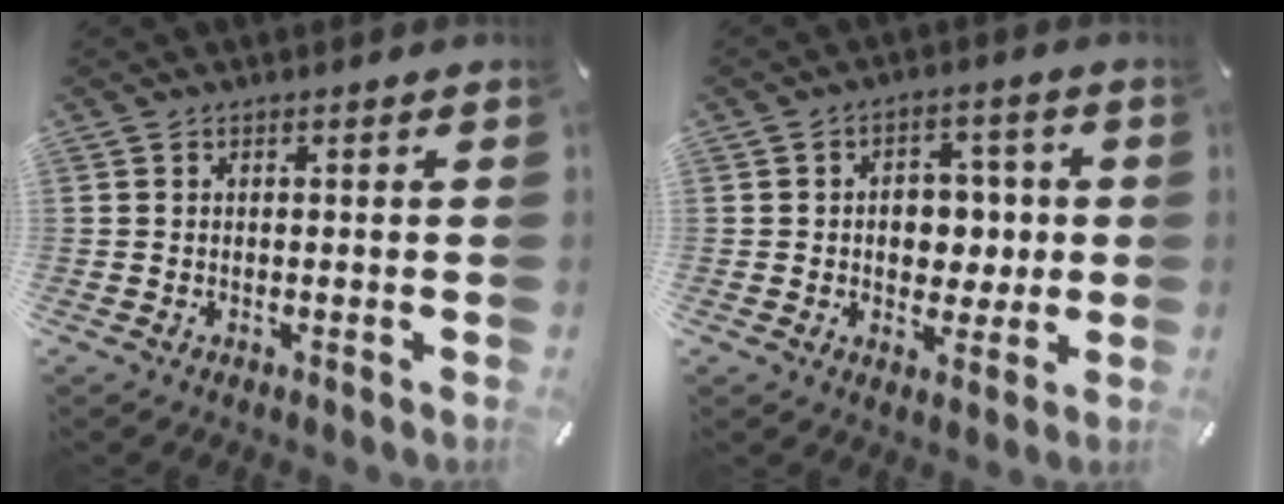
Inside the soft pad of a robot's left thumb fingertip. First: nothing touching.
{"total": 8.3, "force": [0.0, 6.5, 5.2], "torque": [-0.059, 0.003, -0.005]}